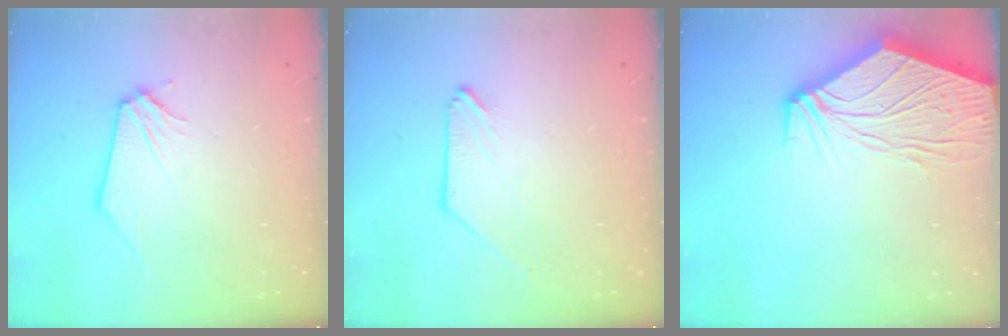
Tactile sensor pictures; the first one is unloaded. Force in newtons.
{"total": 0.0}
{"total": 14.3, "press": 14.2, "slide": 1.8}